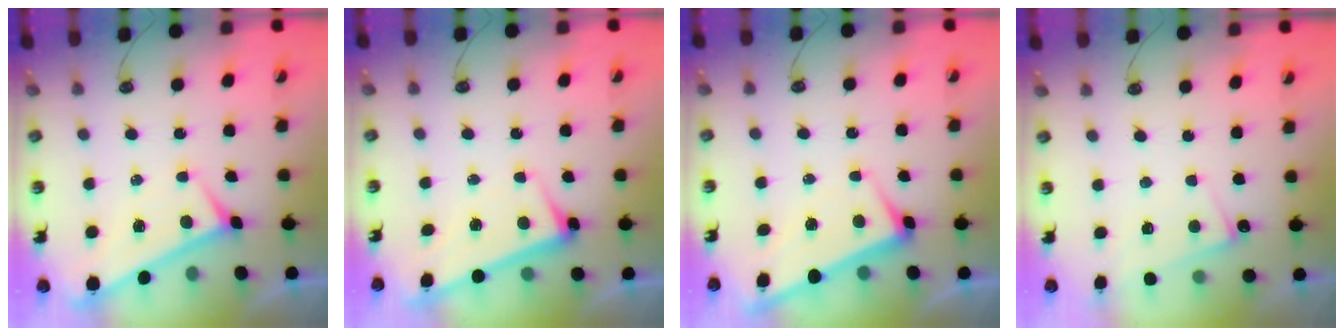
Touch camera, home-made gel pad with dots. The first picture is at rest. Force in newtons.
{"total": 2.6, "press": 2.5, "slide": 0.7}
{"total": 2.0, "press": 1.9, "slide": 0.6}
{"total": 1.3, "press": 1.2, "slide": 0.4}